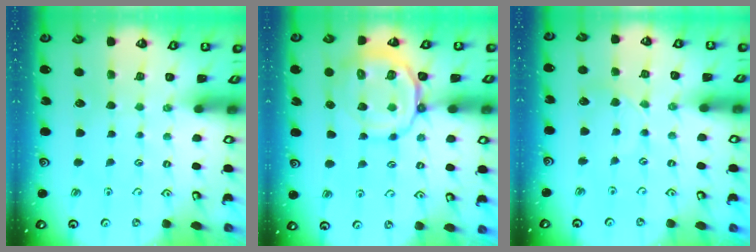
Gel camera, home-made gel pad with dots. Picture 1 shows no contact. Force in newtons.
{"total": 13.2, "press": 13.1, "slide": 1.8}
{"total": 3.2, "press": 3.2, "slide": 0.4}